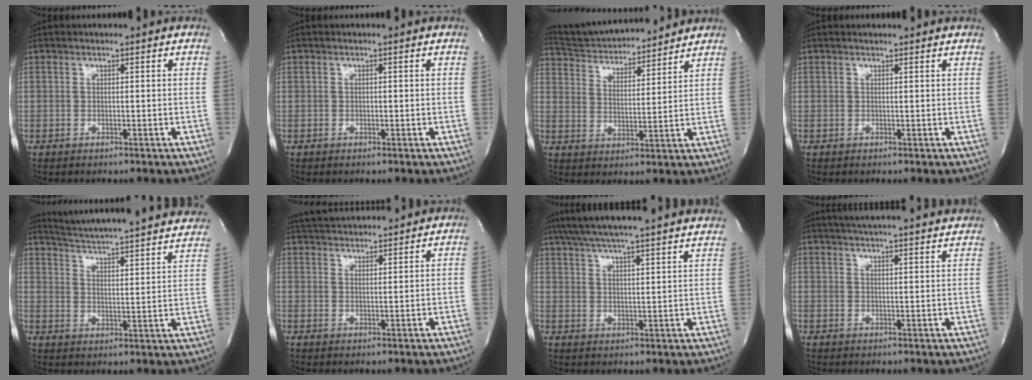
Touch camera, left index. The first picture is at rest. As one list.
[{"total": 0.6, "force": [-0.6, 0.1, 0.0], "torque": [-0.001, -0.006, -0.010]}, {"total": 14.6, "force": [13.9, 2.3, 4.1], "torque": [-0.070, 0.019, 0.224]}, {"total": 1.7, "force": [1.7, 0.1, 0.2], "torque": [-0.010, 0.001, 0.015]}, {"total": 28.7, "force": [26.7, 2.4, 10.2], "torque": [-0.166, -0.059, 0.335]}, {"total": 9.9, "force": [9.5, 1.1, 2.6], "torque": [-0.055, 0.023, 0.144]}, {"total": 26.0, "force": [23.2, 1.4, 11.6], "torque": [-0.200, 0.012, 0.309]}, {"total": 18.4, "force": [16.9, 1.4, 7.1], "torque": [-0.117, 0.012, 0.219]}]